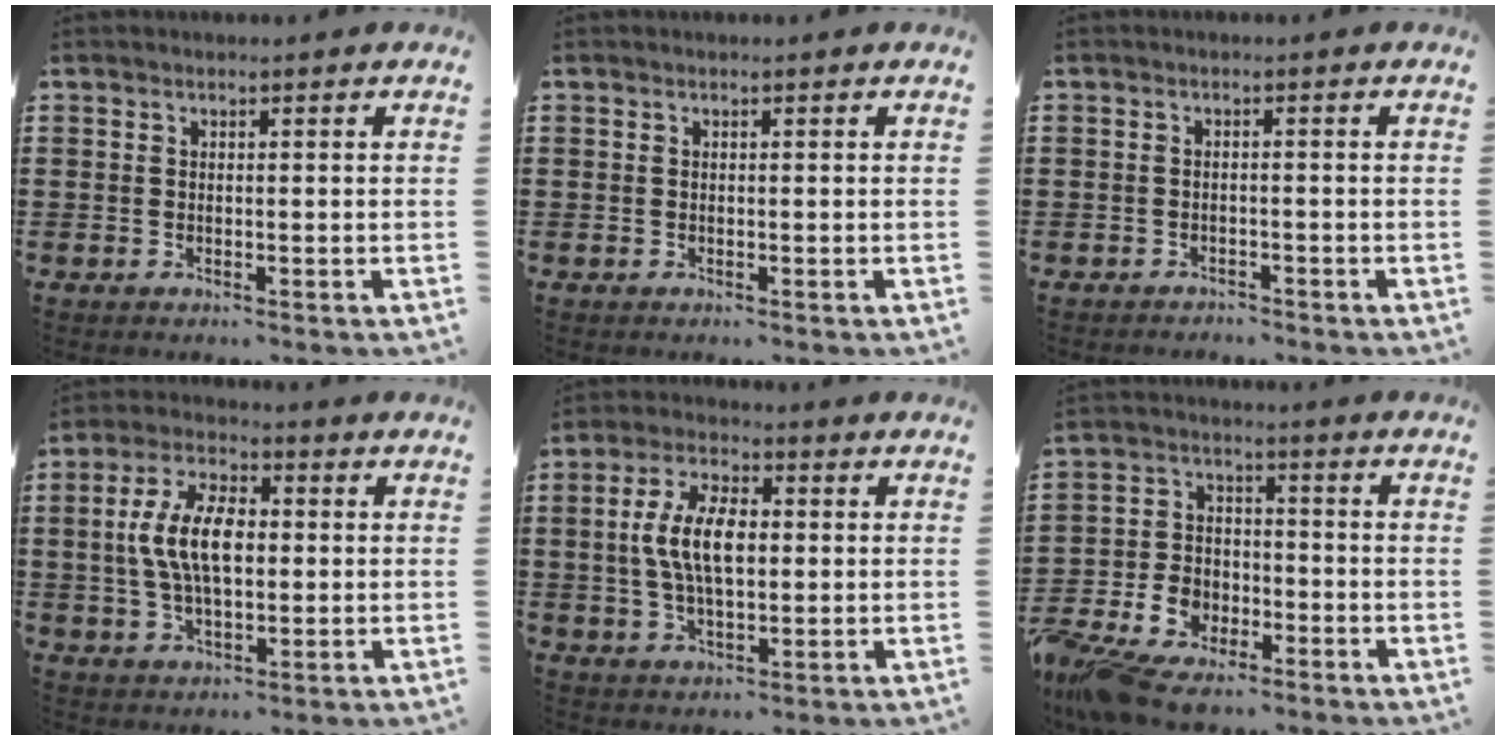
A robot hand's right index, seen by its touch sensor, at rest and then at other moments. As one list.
[{"total": 0.0}, {"total": 1.3, "force": [-1.3, 0.1, -0.1], "torque": [-0.004, -0.001, -0.029]}, {"total": 9.1, "force": [0.4, 4.5, 7.9], "torque": [-0.178, 0.004, -0.001]}, {"total": 8.4, "force": [0.3, 3.9, 7.5], "torque": [-0.162, 0.005, 0.000]}, {"total": 7.4, "force": [-5.0, 4.6, 3.0], "torque": [-0.095, 0.010, -0.102]}]